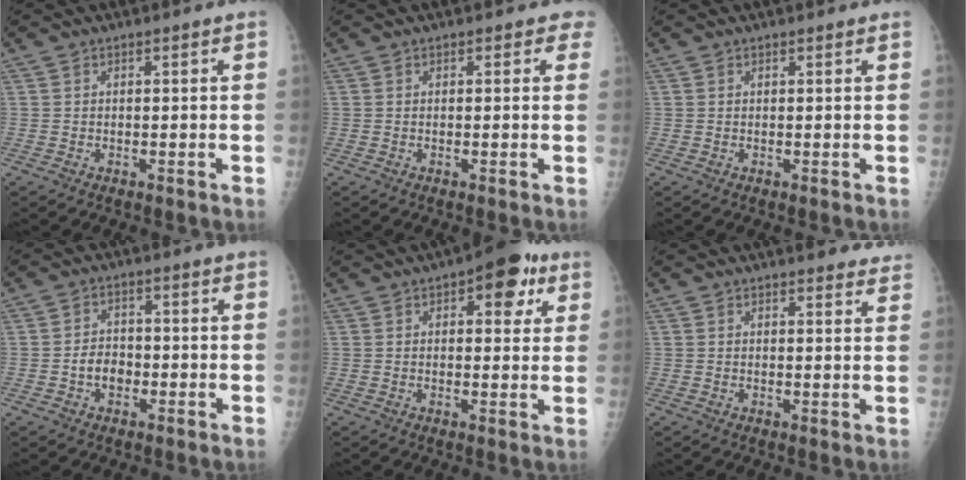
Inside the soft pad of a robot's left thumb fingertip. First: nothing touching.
{"total": 1.3, "force": [0.8, 0.8, 0.7], "torque": [0.017, 0.003, 0.001]}
{"total": 0.8, "force": [0.6, 0.2, 0.4], "torque": [-0.005, 0.001, 0.008]}
{"total": 4.0, "force": [-1.3, 3.0, 2.3], "torque": [-0.022, 0.015, -0.024]}
{"total": 9.3, "force": [4.3, 4.4, 7.0], "torque": [-0.050, -0.005, 0.048]}
{"total": 6.2, "force": [5.4, 1.6, 2.5], "torque": [-0.005, -0.019, 0.055]}